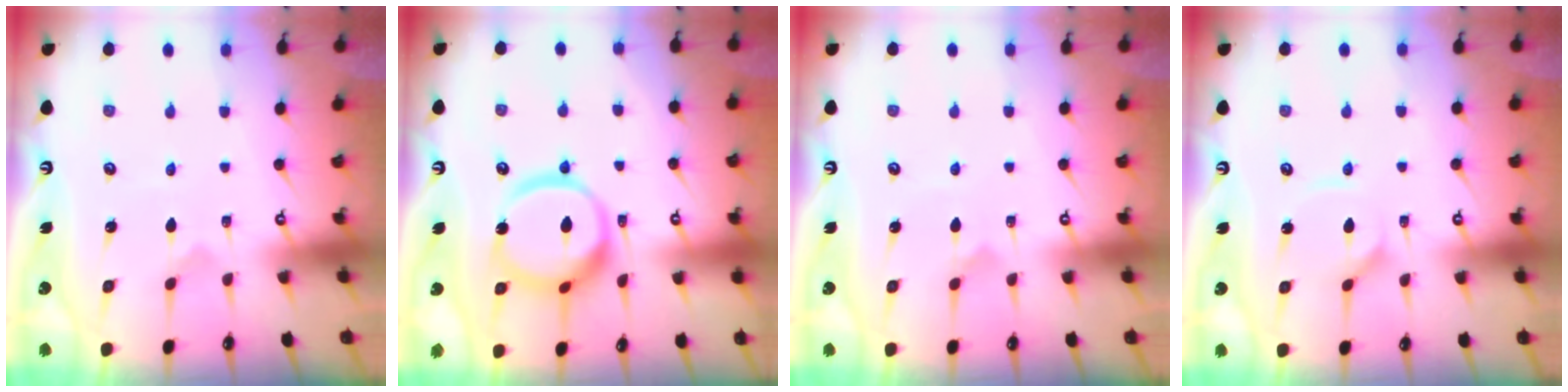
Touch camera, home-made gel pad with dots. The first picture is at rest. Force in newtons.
{"total": 15.0, "press": 14.9, "slide": 1.4}
{"total": 1.4, "press": 1.4, "slide": 0.1}
{"total": 2.4, "press": 2.4, "slide": 0.3}